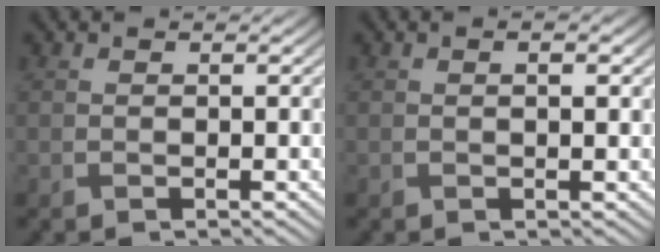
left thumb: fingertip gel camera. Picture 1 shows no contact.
{"total": 1.5, "force": [0.5, 0.3, 1.4], "torque": [-0.021, 0.000, 0.010]}